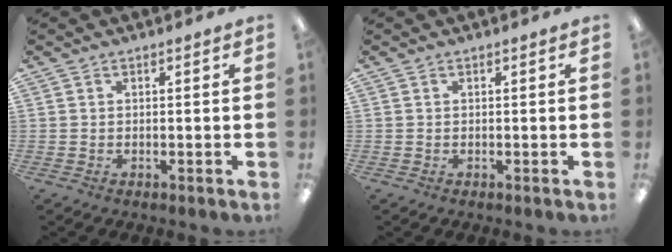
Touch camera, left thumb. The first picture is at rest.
{"total": 0.0}